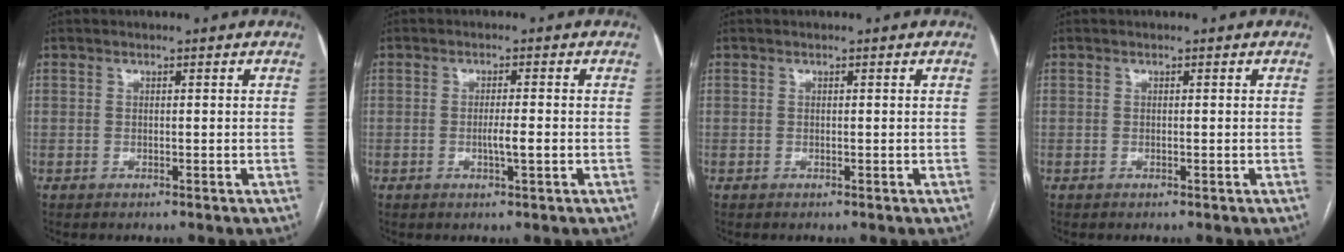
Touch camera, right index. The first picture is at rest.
{"total": 2.6, "force": [-0.6, 0.0, 2.5], "torque": [-0.045, -0.002, -0.011]}
{"total": 0.0}
{"total": 0.0}